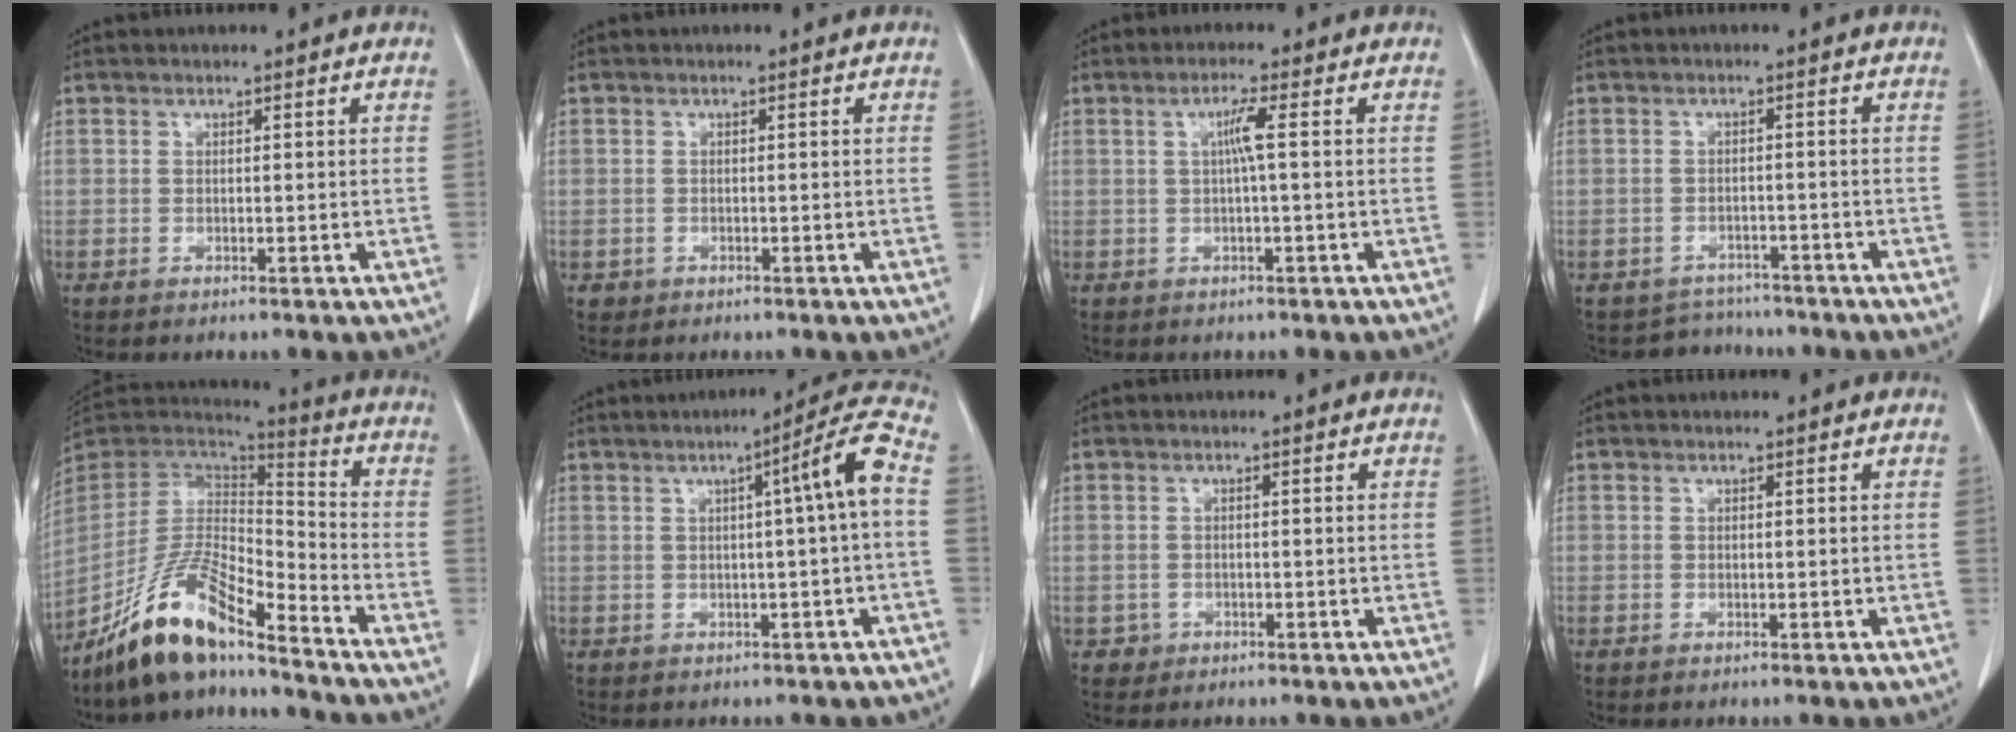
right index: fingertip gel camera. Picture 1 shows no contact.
{"total": 1.1, "force": [-0.4, 1.1, 0.0], "torque": [-0.002, 0.005, -0.004]}
{"total": 2.9, "force": [0.3, -0.4, 2.8], "torque": [-0.055, 0.004, 0.006]}
{"total": 4.1, "force": [-3.6, 1.5, -1.2], "torque": [0.016, 0.018, -0.053]}
{"total": 14.0, "force": [-11.0, 2.6, 8.2], "torque": [-0.161, 0.011, -0.204]}
{"total": 7.1, "force": [0.4, -1.0, 7.0], "torque": [-0.096, 0.015, 0.006]}
{"total": 1.6, "force": [-0.6, 1.5, -0.1], "torque": [0.004, 0.008, -0.009]}
{"total": 0.0}